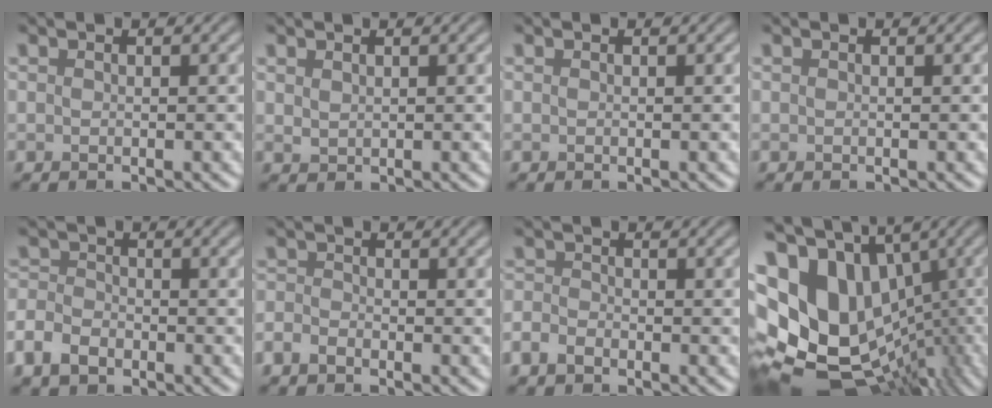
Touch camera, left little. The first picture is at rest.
{"total": 0.8, "force": [0.6, 0.5, 0.3], "torque": [-0.010, -0.003, 0.018]}
{"total": 0.0}
{"total": 0.0}
{"total": 3.3, "force": [-1.9, 2.2, 1.6], "torque": [-0.036, -0.003, -0.047]}
{"total": 1.5, "force": [-1.1, 0.8, 0.6], "torque": [-0.011, 0.000, -0.027]}
{"total": 1.9, "force": [-1.2, 1.1, 0.8], "torque": [-0.015, 0.000, -0.032]}
{"total": 18.2, "force": [-0.3, 14.3, 11.3], "torque": [-0.196, -0.001, 0.037]}